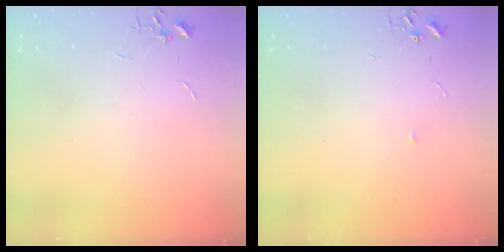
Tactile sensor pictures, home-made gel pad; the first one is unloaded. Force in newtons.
{"total": 3.4, "press": 3.3, "slide": 0.8}